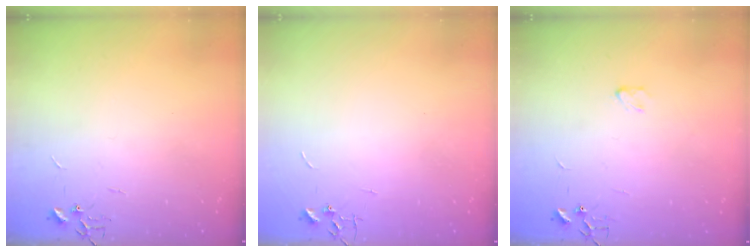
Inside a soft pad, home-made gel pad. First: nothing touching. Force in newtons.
{"total": 0.0}
{"total": 2.9, "press": 2.9, "slide": 0.4}